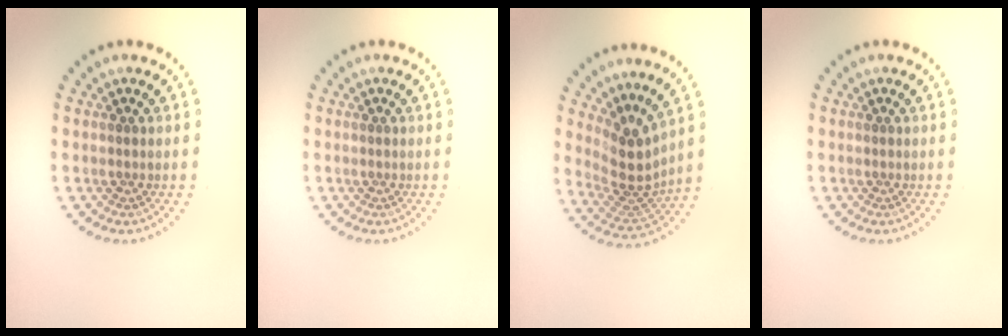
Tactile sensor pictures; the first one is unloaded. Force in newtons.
{"total": 0.0}
{"total": 4.0, "press": 2.9, "slide": 2.7}
{"total": 0.0}